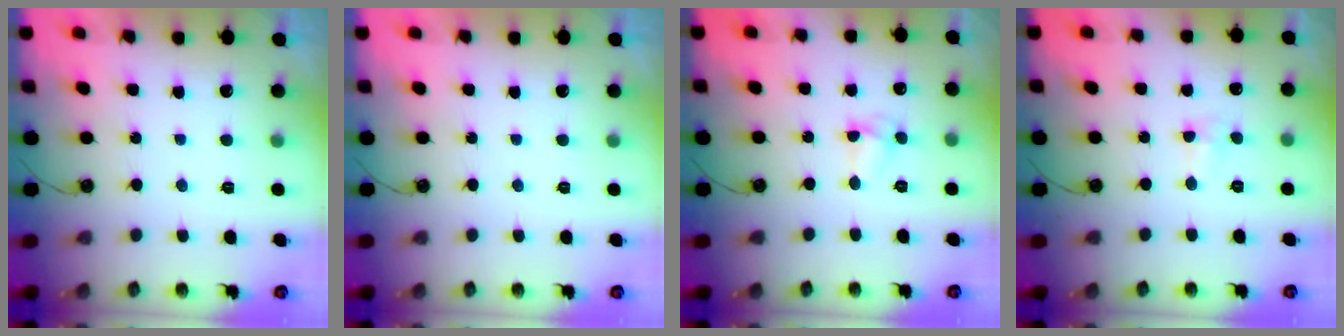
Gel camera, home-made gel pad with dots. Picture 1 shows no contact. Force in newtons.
{"total": 0.0}
{"total": 4.7, "press": 4.6, "slide": 0.5}
{"total": 3.1, "press": 3.1, "slide": 0.5}